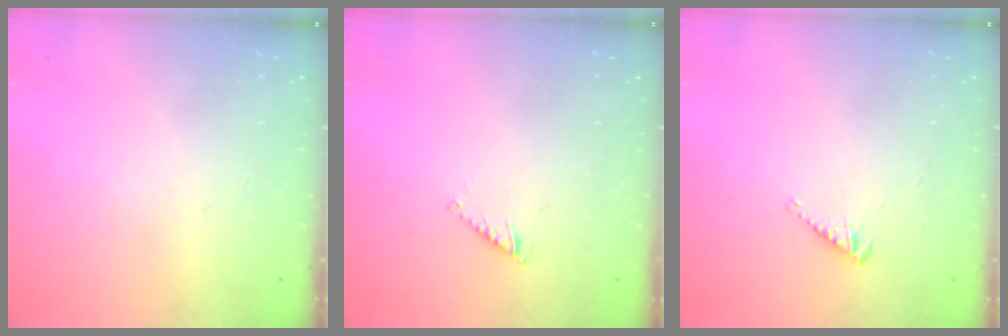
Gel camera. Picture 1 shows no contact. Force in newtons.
{"total": 2.9, "press": 2.9, "slide": 0.5}
{"total": 2.6, "press": 2.5, "slide": 0.4}